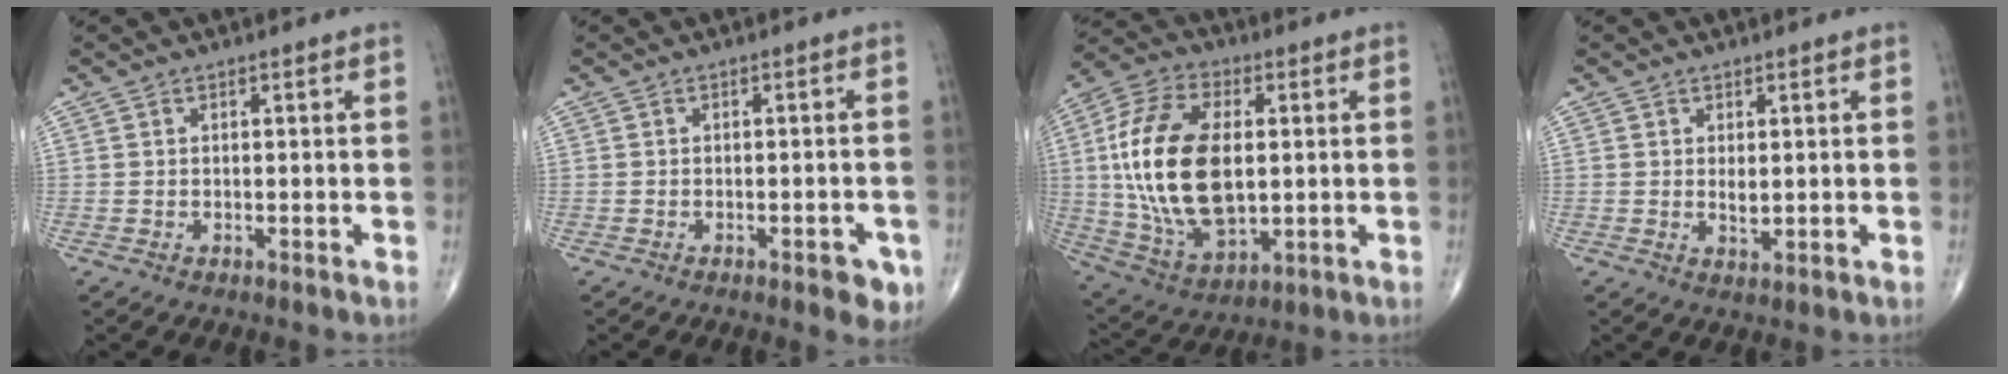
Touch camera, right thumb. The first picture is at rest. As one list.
[{"total": 4.1, "force": [-2.0, 1.6, 3.2], "torque": [-0.026, 0.007, -0.022]}, {"total": 22.1, "force": [1.5, 12.3, 18.3], "torque": [-0.361, -0.006, 0.033]}, {"total": 2.0, "force": [0.4, 0.9, 1.8], "torque": [-0.027, -0.007, 0.008]}]